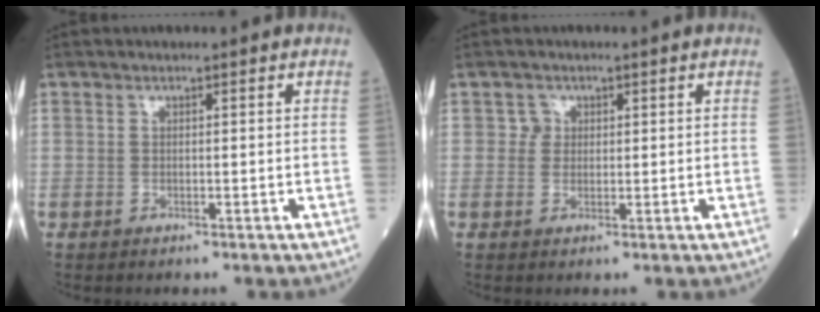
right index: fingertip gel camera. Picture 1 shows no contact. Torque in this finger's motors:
{"motor_torque": [-0.19, -0.13, -0.09, -0.02]}